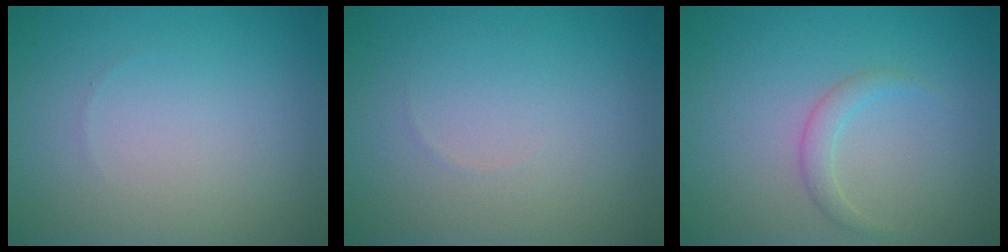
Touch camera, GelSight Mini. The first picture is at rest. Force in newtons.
{"total": 0.0}
{"total": 1.4, "press": 1.4, "slide": 0.0}